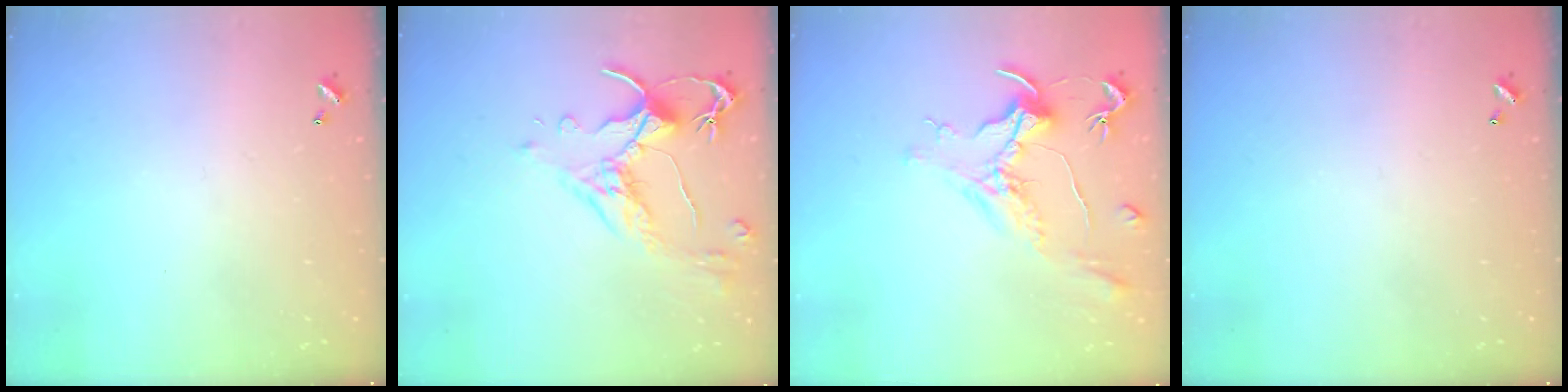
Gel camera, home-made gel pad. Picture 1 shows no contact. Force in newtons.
{"total": 2.5, "press": 2.1, "slide": 1.4}
{"total": 1.6, "press": 1.4, "slide": 0.6}
{"total": 0.0}